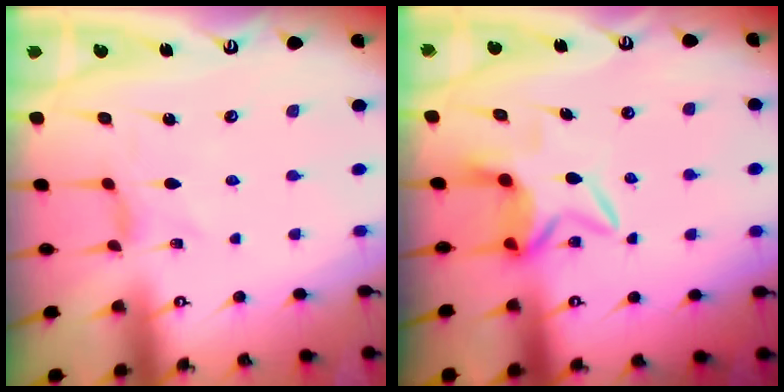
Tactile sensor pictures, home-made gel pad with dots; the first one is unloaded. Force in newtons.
{"total": 6.8, "press": 6.7, "slide": 1.0}